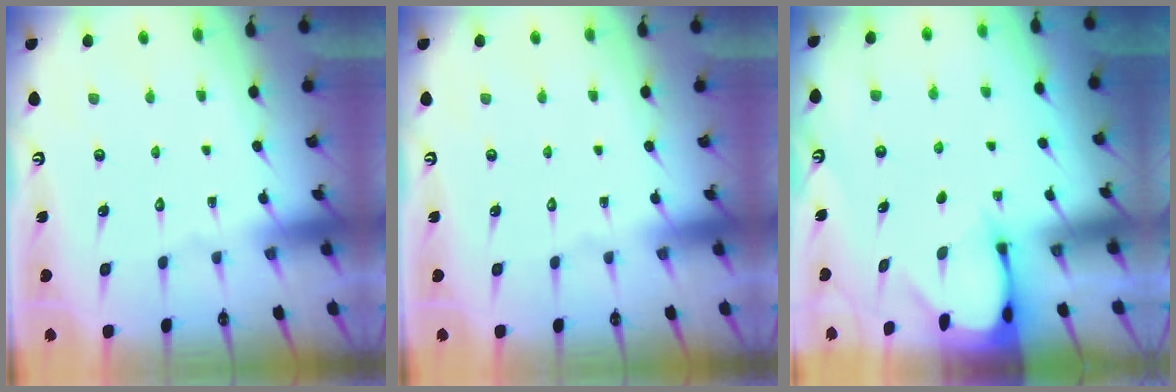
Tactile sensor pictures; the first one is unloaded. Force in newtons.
{"total": 0.0}
{"total": 2.4, "press": 2.3, "slide": 0.3}